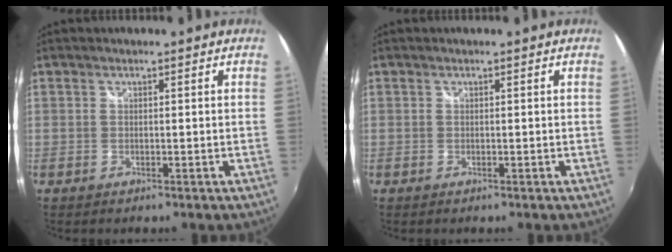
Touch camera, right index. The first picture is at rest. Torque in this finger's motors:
{"motor_torque": [0.05, 0.05, 0.00, 0.00]}